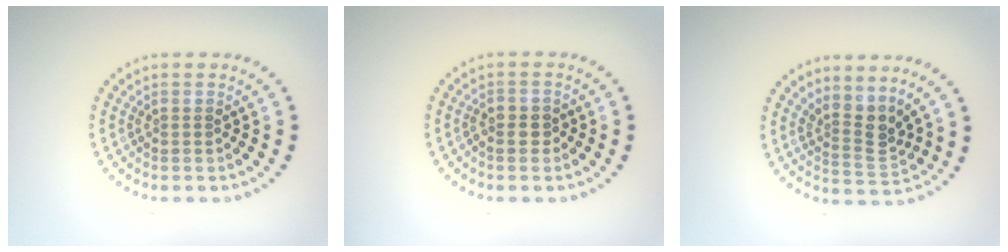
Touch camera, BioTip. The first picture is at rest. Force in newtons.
{"total": 1.2, "press": 1.1, "slide": 0.3}
{"total": 2.9, "press": 2.1, "slide": 2.0}